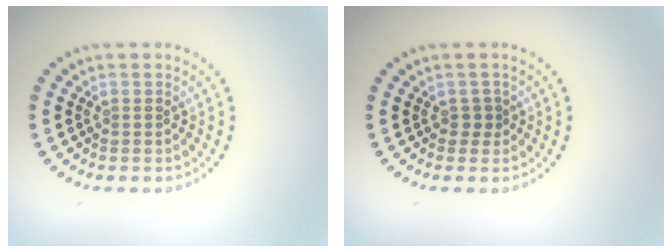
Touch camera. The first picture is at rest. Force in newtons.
{"total": 0.9, "press": 0.8, "slide": 0.4}